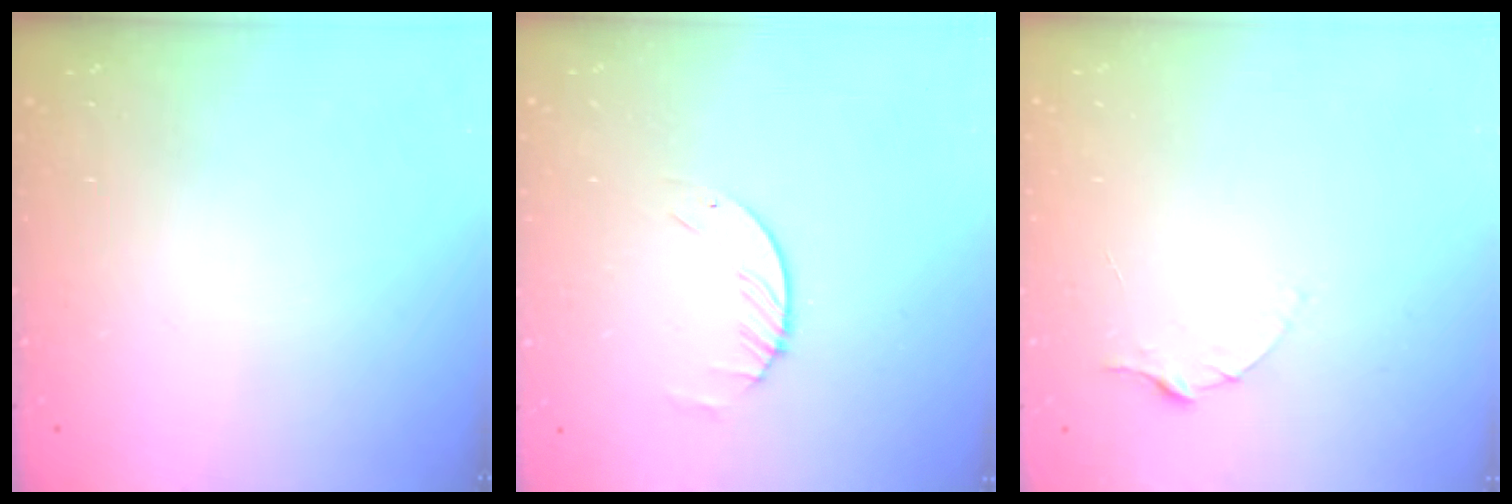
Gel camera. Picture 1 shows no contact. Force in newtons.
{"total": 1.7, "press": 1.7, "slide": 0.2}
{"total": 5.2, "press": 5.2, "slide": 0.5}